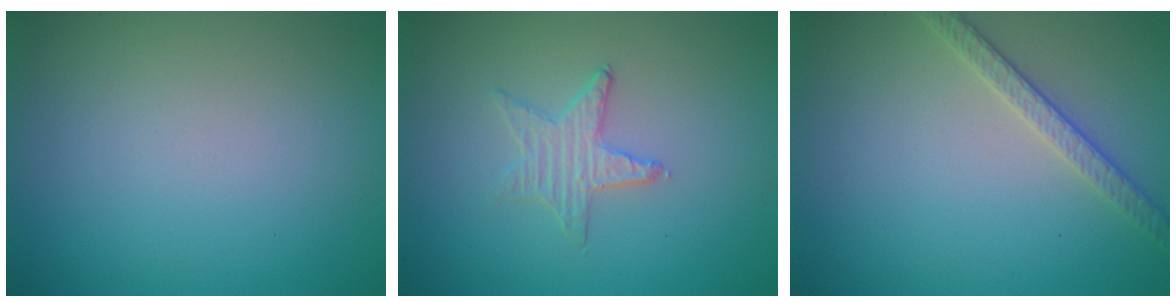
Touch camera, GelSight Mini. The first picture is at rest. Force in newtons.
{"total": 1.2, "press": 1.2, "slide": 0.1}
{"total": 2.6, "press": 2.5, "slide": 0.8}